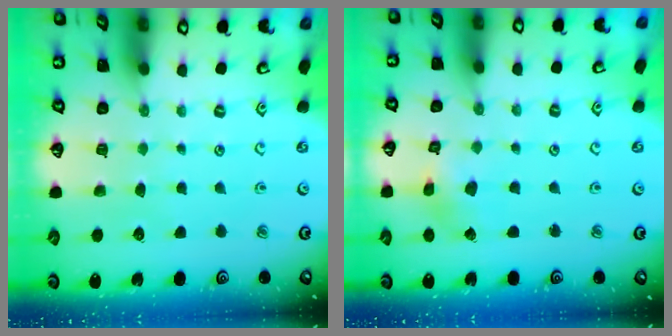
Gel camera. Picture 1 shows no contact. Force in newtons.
{"total": 2.6, "press": 2.5, "slide": 0.3}